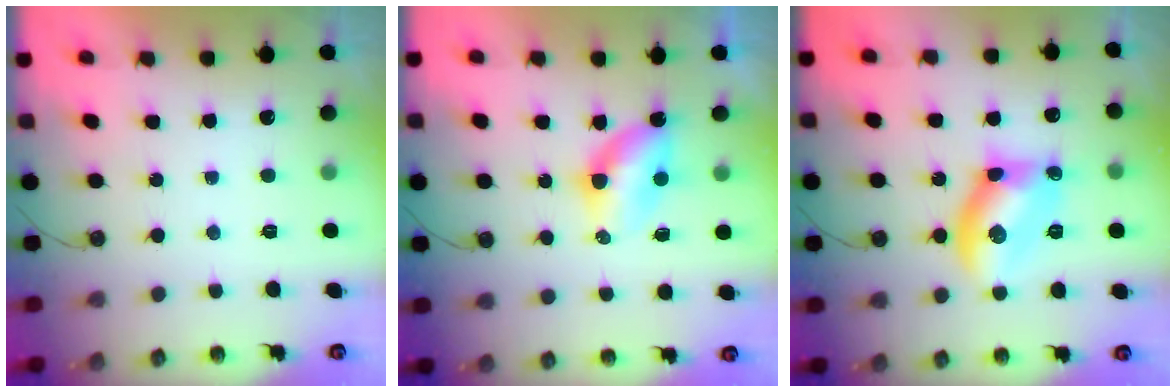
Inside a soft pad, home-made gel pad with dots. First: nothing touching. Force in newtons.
{"total": 5.5, "press": 5.5, "slide": 0.6}
{"total": 12.0, "press": 12.0, "slide": 0.5}